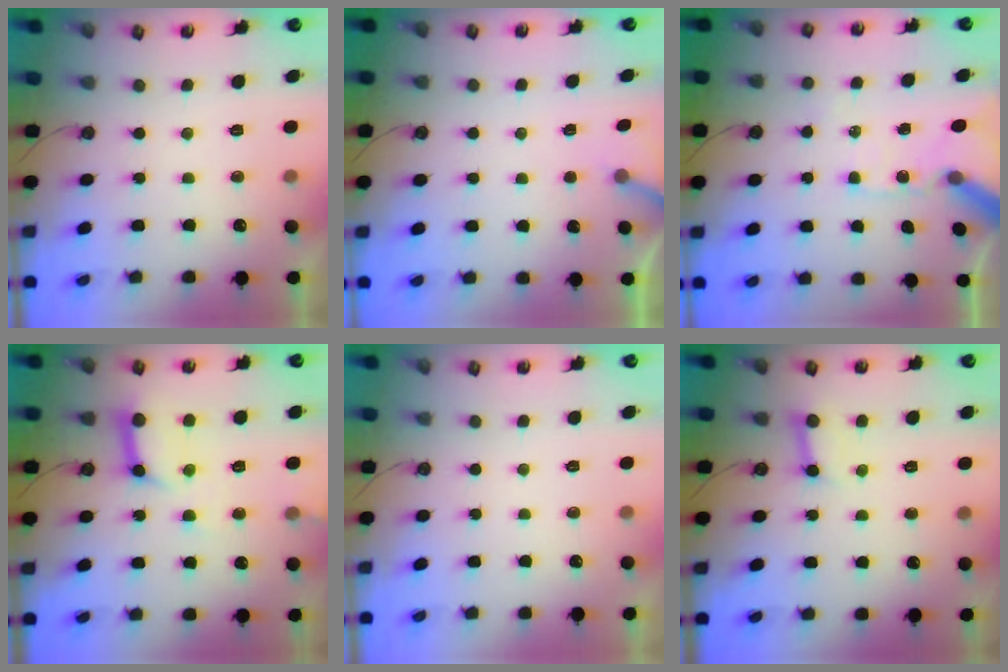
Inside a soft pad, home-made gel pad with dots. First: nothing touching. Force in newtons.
{"total": 3.9, "press": 3.9, "slide": 0.2}
{"total": 11.3, "press": 11.2, "slide": 1.6}
{"total": 10.6, "press": 10.5, "slide": 1.4}
{"total": 0.0}
{"total": 3.1, "press": 3.1, "slide": 0.1}